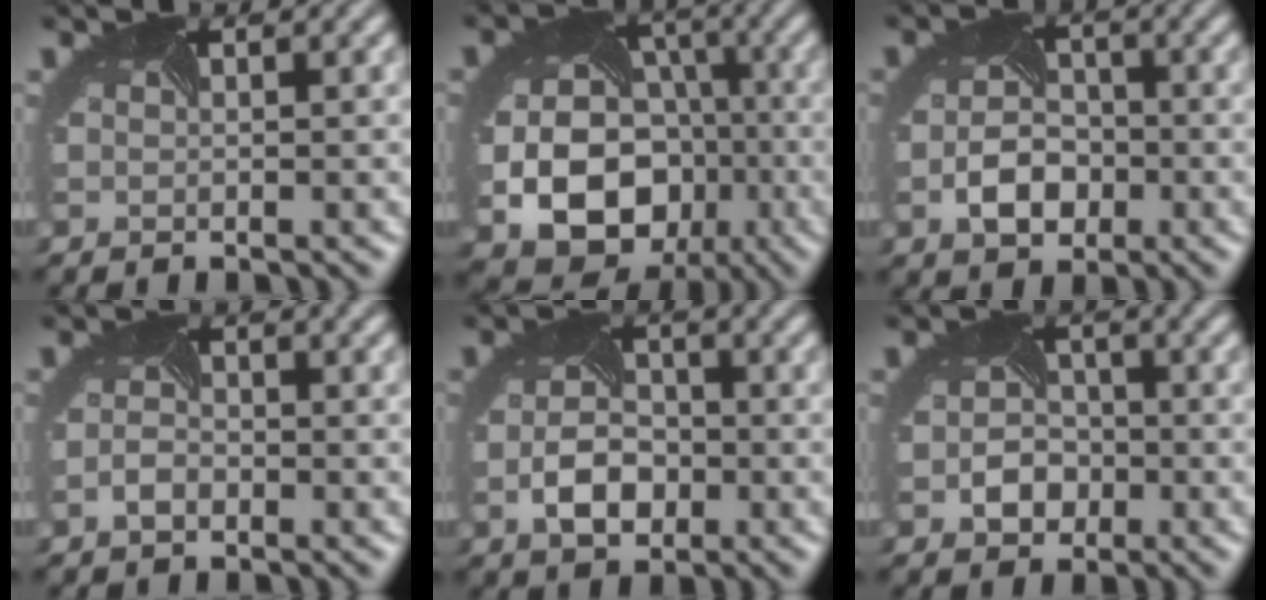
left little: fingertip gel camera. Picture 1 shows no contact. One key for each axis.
{"total": 14.7, "fx": -3.9, "fy": 12.2, "fz": 7.3, "tx": -0.140, "ty": -0.049, "tz": -0.067}
{"total": 3.9, "fx": -1.3, "fy": 2.8, "fz": 2.4, "tx": -0.048, "ty": -0.007, "tz": -0.025}
{"total": 1.5, "fx": -0.9, "fy": 0.8, "fz": 0.8, "tx": -0.021, "ty": -0.002, "tz": -0.020}
{"total": 4.1, "fx": -1.2, "fy": 2.8, "fz": 2.8, "tx": -0.058, "ty": -0.008, "tz": -0.025}
{"total": 3.1, "fx": -1.0, "fy": 2.5, "fz": 1.4, "tx": -0.023, "ty": -0.005, "tz": -0.023}